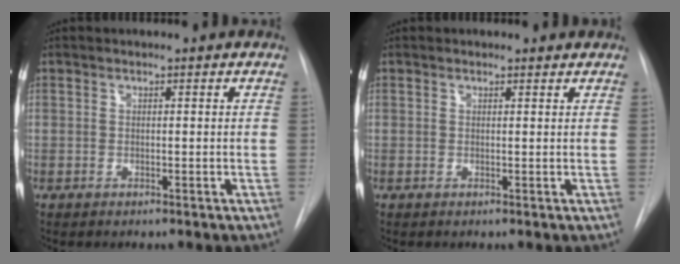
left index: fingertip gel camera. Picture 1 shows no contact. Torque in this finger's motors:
{"motor_torque": [0.19, -0.32, -0.16, -0.01]}